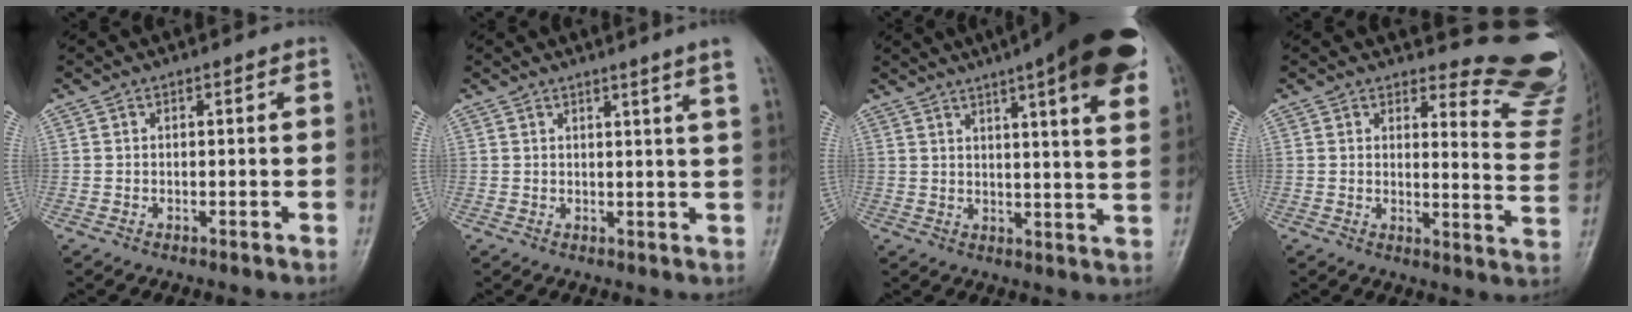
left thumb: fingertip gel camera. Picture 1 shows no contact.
{"total": 5.4, "force": [3.7, -1.1, 3.8], "torque": [-0.050, -0.017, 0.039]}
{"total": 22.0, "force": [12.7, 4.3, 17.4], "torque": [-0.225, -0.019, 0.155]}
{"total": 12.7, "force": [12.3, 2.4, 2.3], "torque": [0.007, -0.156, 0.118]}